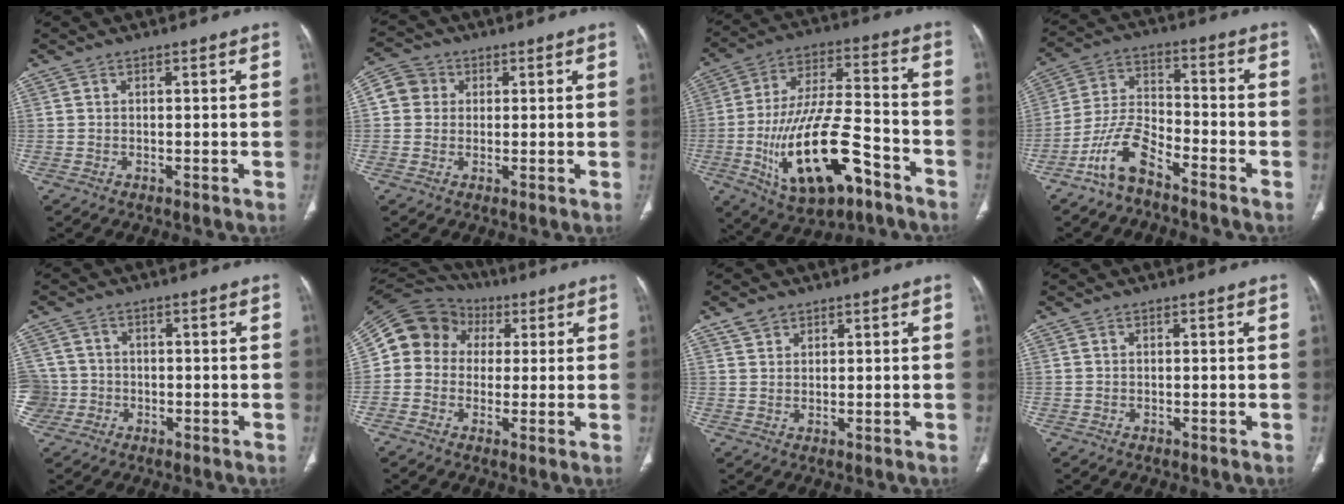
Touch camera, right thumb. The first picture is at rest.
{"total": 6.3, "force": [1.2, 6.0, 1.8], "torque": [-0.022, 0.011, 0.018]}
{"total": 21.2, "force": [-9.0, 8.8, 17.1], "torque": [-0.310, 0.046, -0.141]}
{"total": 9.2, "force": [-6.6, 3.3, 5.6], "torque": [-0.121, 0.052, -0.136]}
{"total": 6.3, "force": [-1.7, 6.0, 0.7], "torque": [-0.011, 0.025, -0.030]}
{"total": 12.8, "force": [2.0, 11.3, 5.8], "torque": [-0.093, 0.035, 0.022]}
{"total": 2.7, "force": [1.9, 1.7, 0.8], "torque": [-0.008, -0.004, 0.037]}
{"total": 0.0}